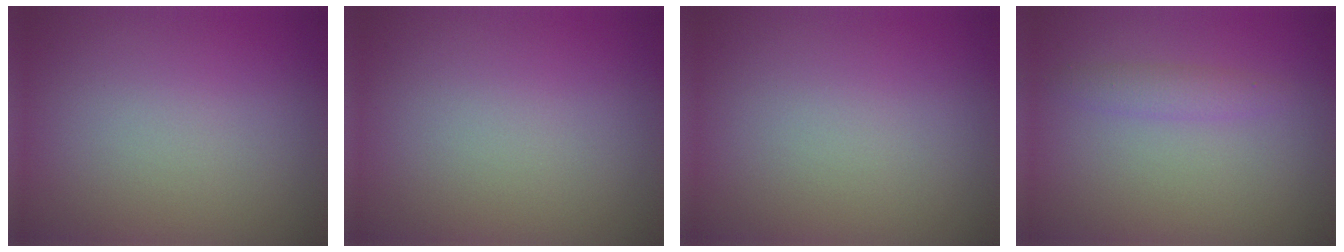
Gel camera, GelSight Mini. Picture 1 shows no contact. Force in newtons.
{"total": 0.0}
{"total": 0.0}
{"total": 1.5, "press": 1.4, "slide": 0.1}